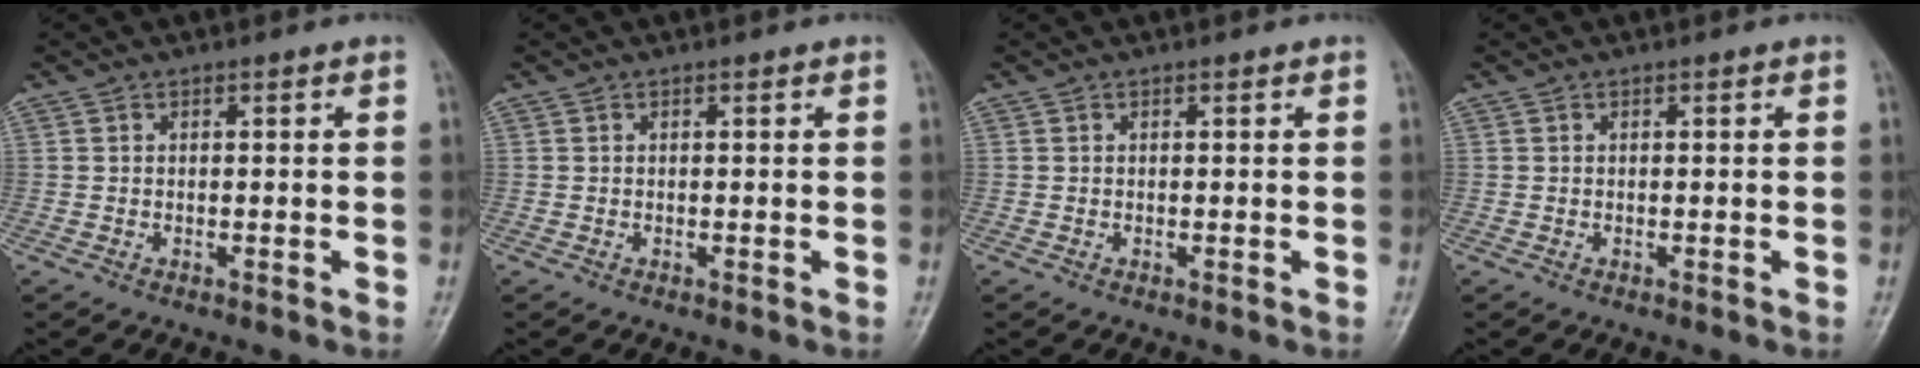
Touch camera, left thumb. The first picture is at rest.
{"total": 0.0}
{"total": 0.0}
{"total": 0.0}